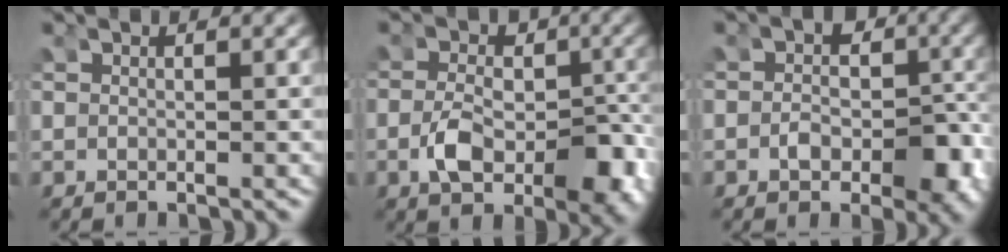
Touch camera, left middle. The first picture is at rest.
{"total": 6.4, "force": [-2.4, 4.0, 4.4], "torque": [-0.075, -0.021, -0.035]}
{"total": 5.3, "force": [-2.2, 3.7, 3.1], "torque": [-0.039, -0.014, -0.031]}